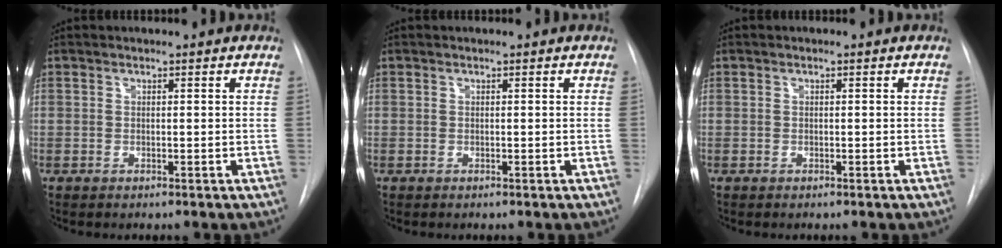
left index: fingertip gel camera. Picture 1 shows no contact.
{"total": 0.0}
{"total": 0.0}